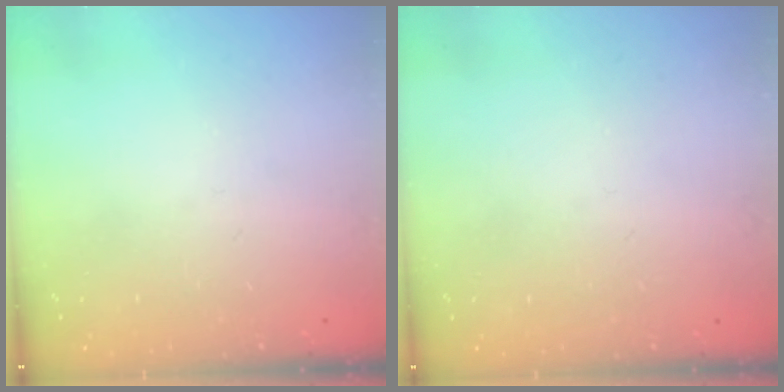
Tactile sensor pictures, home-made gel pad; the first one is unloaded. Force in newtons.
{"total": 0.8, "press": 0.8, "slide": 0.0}